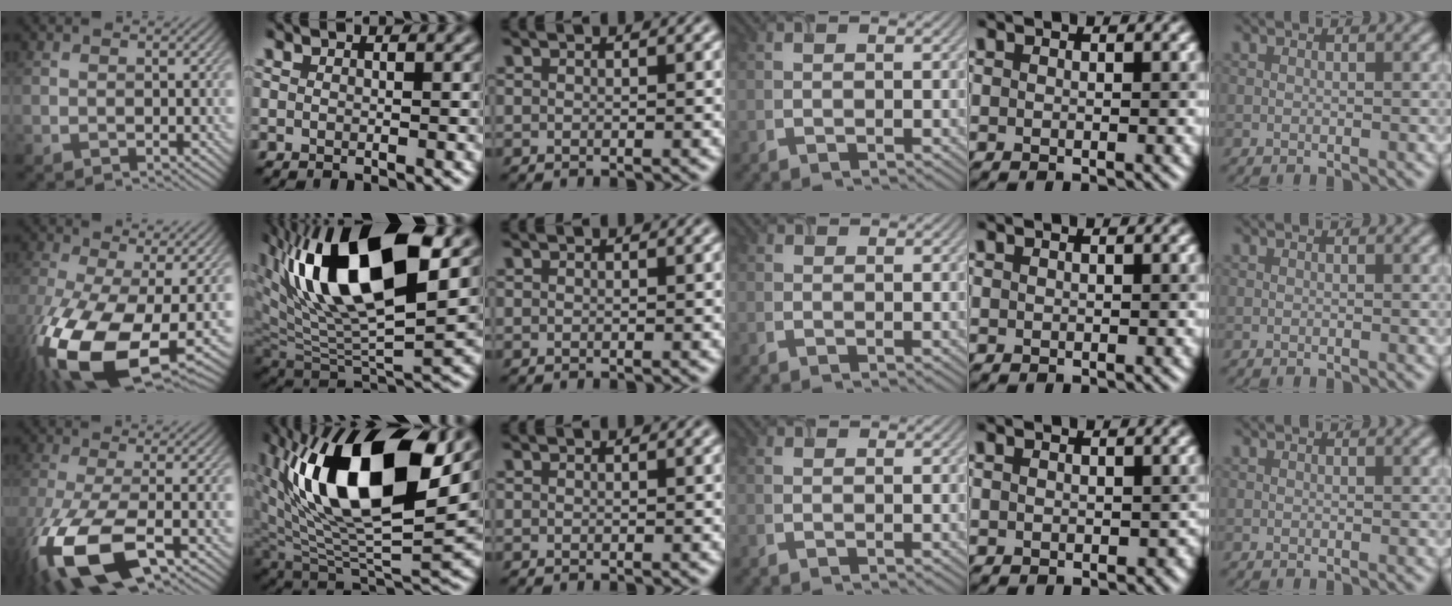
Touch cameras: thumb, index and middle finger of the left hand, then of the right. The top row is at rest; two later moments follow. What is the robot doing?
{"motion": "extract", "object": "airpods case & airpods"}